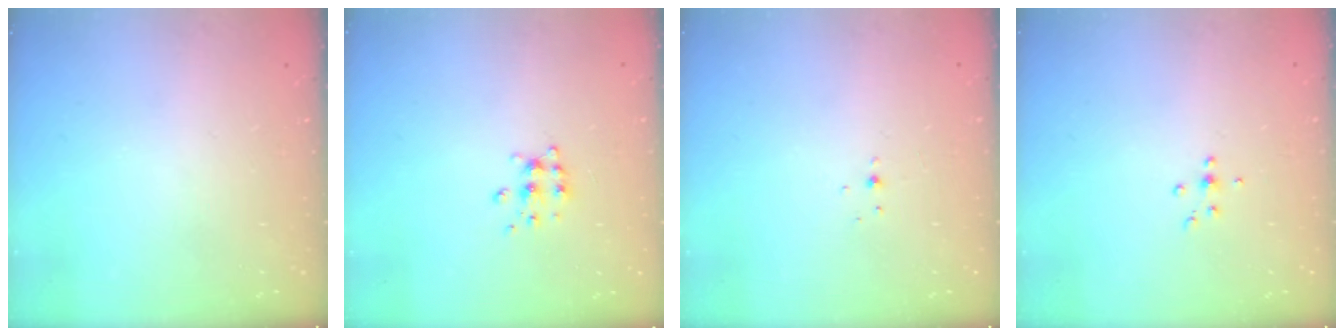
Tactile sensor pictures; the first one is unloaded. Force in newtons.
{"total": 6.4, "press": 6.3, "slide": 0.7}
{"total": 3.2, "press": 3.1, "slide": 0.9}
{"total": 4.6, "press": 4.4, "slide": 1.2}